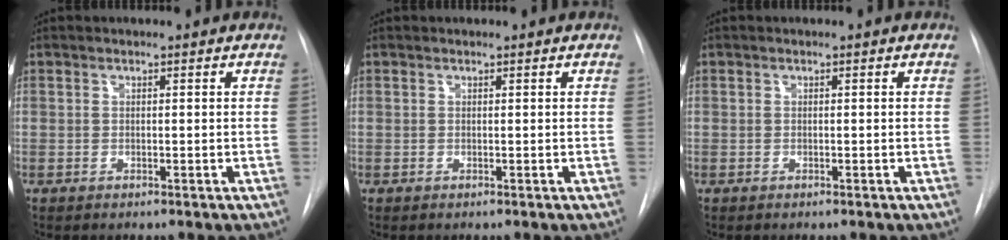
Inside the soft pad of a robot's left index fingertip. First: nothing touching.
{"total": 0.8, "force": [0.8, 0.1, 0.0], "torque": [-0.004, 0.010, 0.012]}
{"total": 0.0}